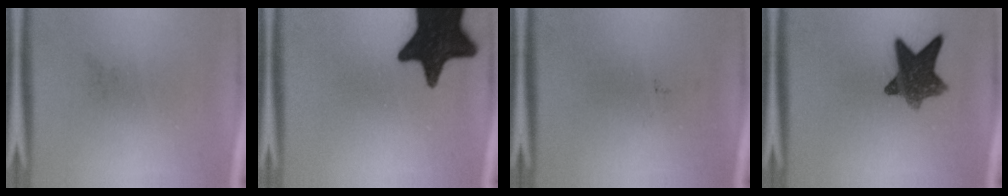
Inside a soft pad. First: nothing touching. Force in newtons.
{"total": 18.8}
{"total": 0.0}
{"total": 9.6}